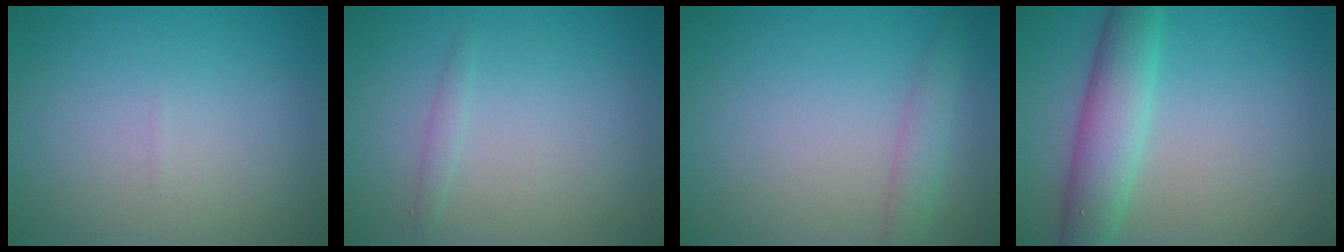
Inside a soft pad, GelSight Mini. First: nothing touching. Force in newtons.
{"total": 0.8, "press": 0.8, "slide": 0.1}
{"total": 1.9, "press": 1.9, "slide": 0.1}
{"total": 5.5, "press": 5.5, "slide": 0.1}